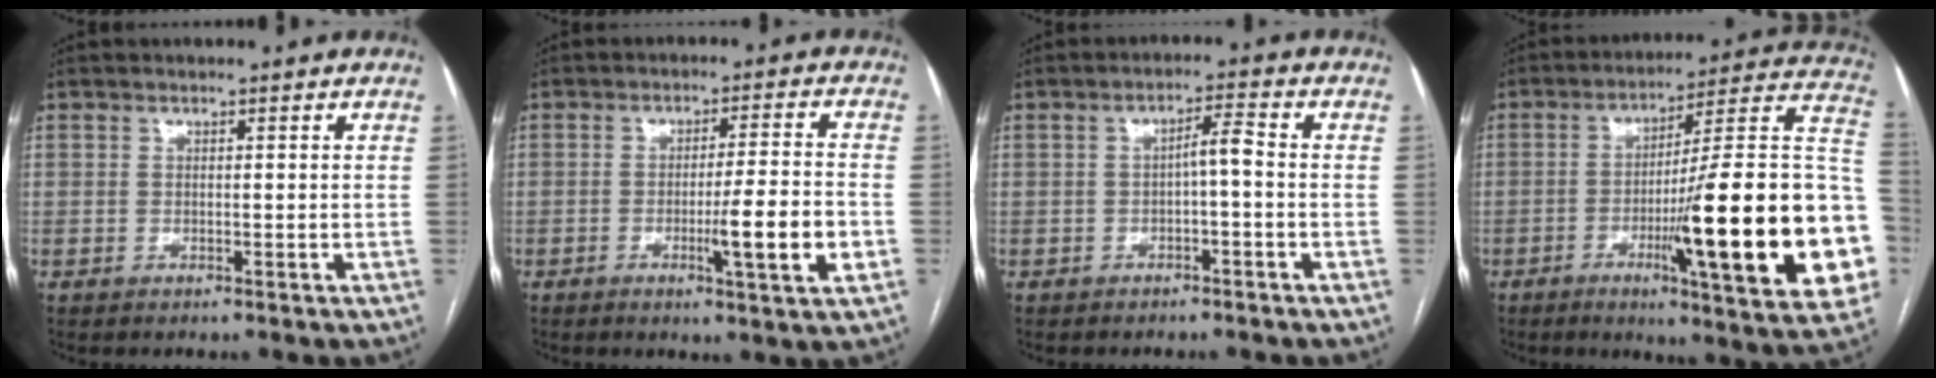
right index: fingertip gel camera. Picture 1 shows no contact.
{"total": 8.6, "force": [-2.5, -0.2, 8.2], "torque": [-0.120, -0.010, -0.038]}
{"total": 3.1, "force": [-0.6, 0.4, 3.0], "torque": [-0.048, 0.012, -0.009]}
{"total": 28.0, "force": [-6.0, 2.2, 27.3], "torque": [-0.299, 0.000, -0.090]}